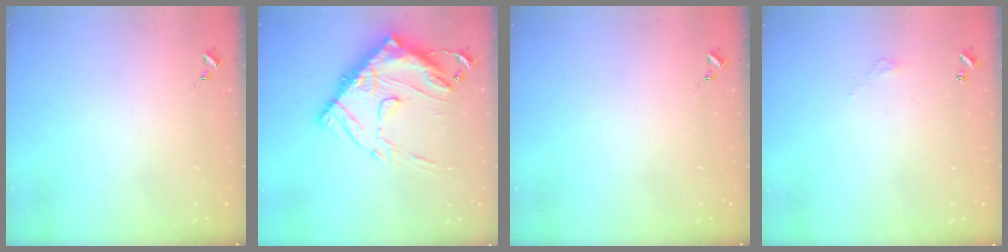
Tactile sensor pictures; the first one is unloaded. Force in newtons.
{"total": 21.5, "press": 21.4, "slide": 2.1}
{"total": 0.0}
{"total": 2.7, "press": 2.7, "slide": 0.2}